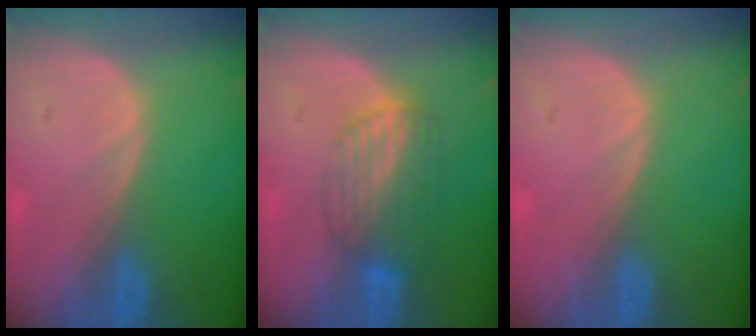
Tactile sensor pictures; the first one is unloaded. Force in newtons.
{"total": 6.9, "press": 6.0, "slide": 3.5}
{"total": 0.5, "press": 0.1, "slide": 0.5}